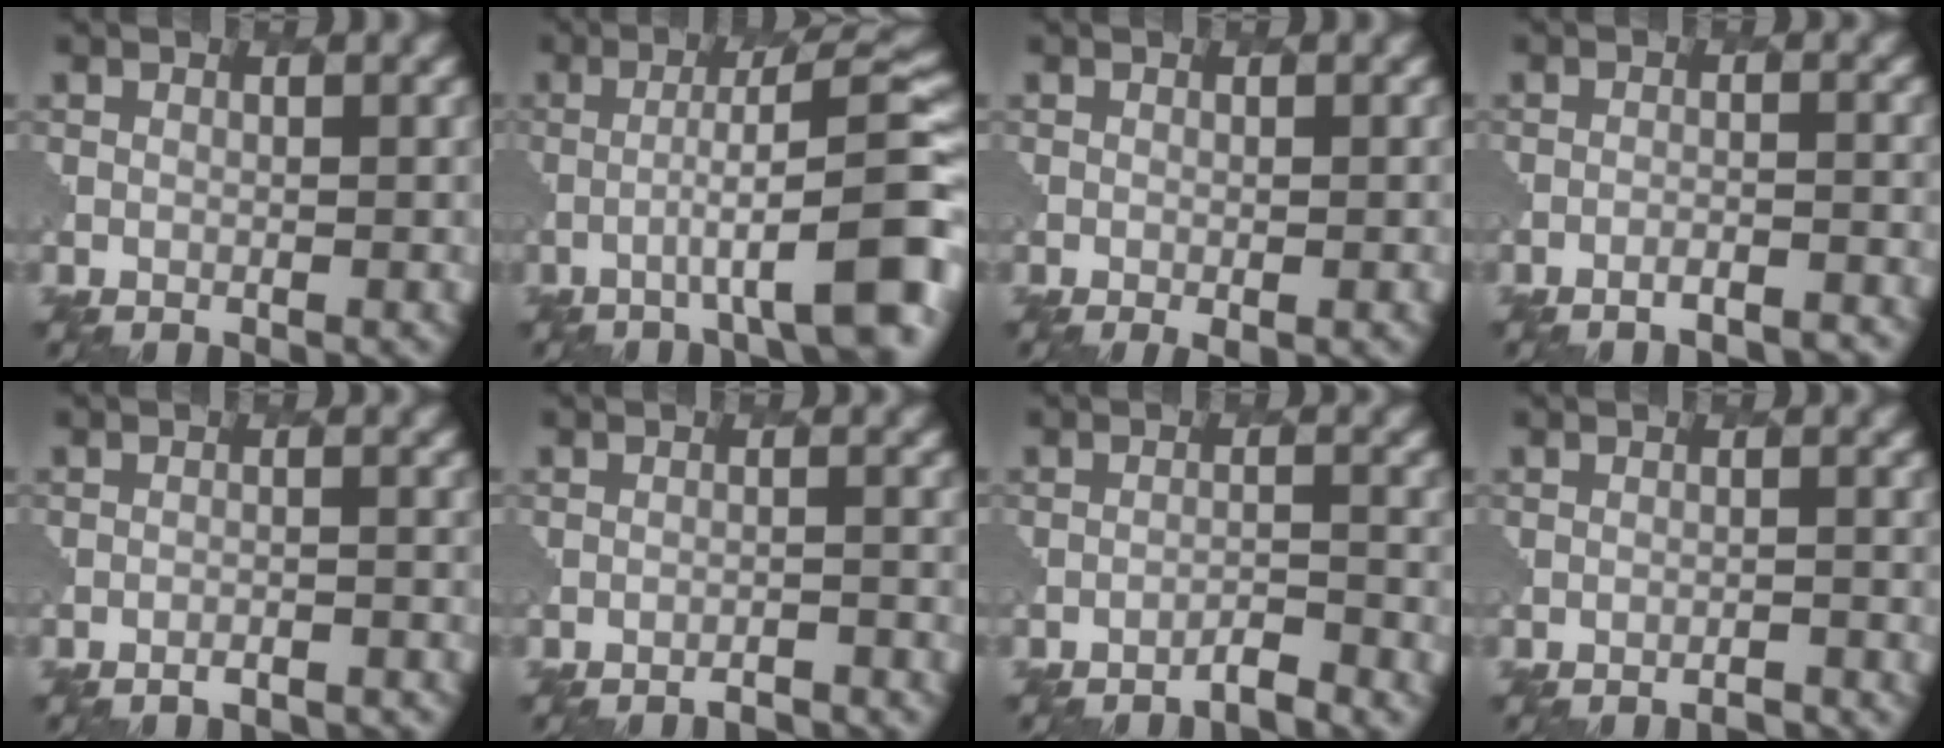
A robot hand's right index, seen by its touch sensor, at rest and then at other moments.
{"total": 9.7, "force": [-2.9, 1.4, 9.2], "torque": [-0.119, 0.020, -0.048]}
{"total": 1.8, "force": [-0.7, 0.6, 1.5], "torque": [-0.016, -0.002, -0.003]}
{"total": 3.8, "force": [-3.5, 0.6, 1.5], "torque": [-0.018, 0.010, -0.052]}
{"total": 4.1, "force": [-3.9, 0.8, 1.0], "torque": [-0.003, 0.013, -0.051]}
{"total": 3.6, "force": [-3.4, 0.4, 0.9], "torque": [-0.004, 0.015, -0.049]}
{"total": 2.0, "force": [-1.9, 0.1, 0.7], "torque": [-0.001, 0.006, -0.042]}
{"total": 2.4, "force": [-2.2, 0.2, 0.8], "torque": [-0.005, 0.012, -0.038]}